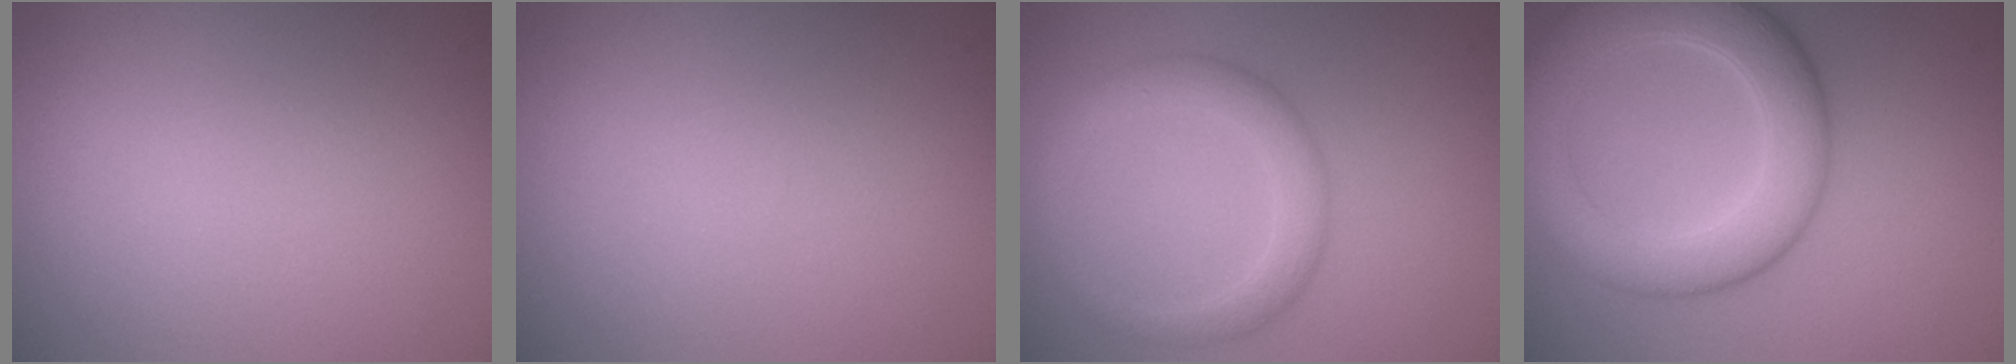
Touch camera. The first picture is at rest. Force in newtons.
{"total": 0.0}
{"total": 3.2, "press": 3.2, "slide": 0.1}
{"total": 7.4, "press": 7.4, "slide": 0.3}